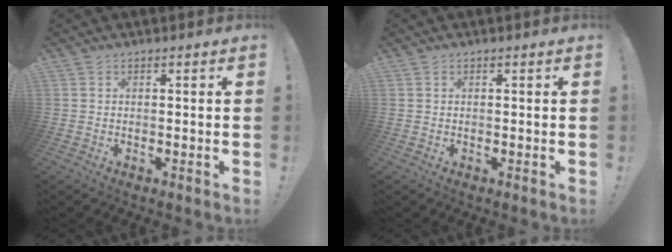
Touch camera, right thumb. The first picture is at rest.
{"total": 0.0}